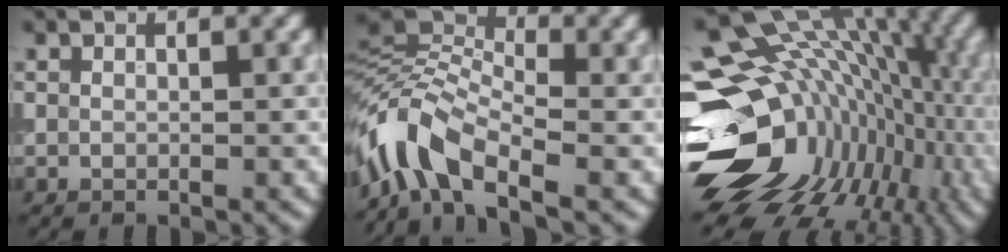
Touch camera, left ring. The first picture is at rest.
{"total": 7.8, "force": [-3.6, 3.7, 5.8], "torque": [-0.111, 0.018, -0.089]}
{"total": 18.2, "force": [-2.9, 12.9, 12.5], "torque": [-0.187, 0.006, -0.003]}